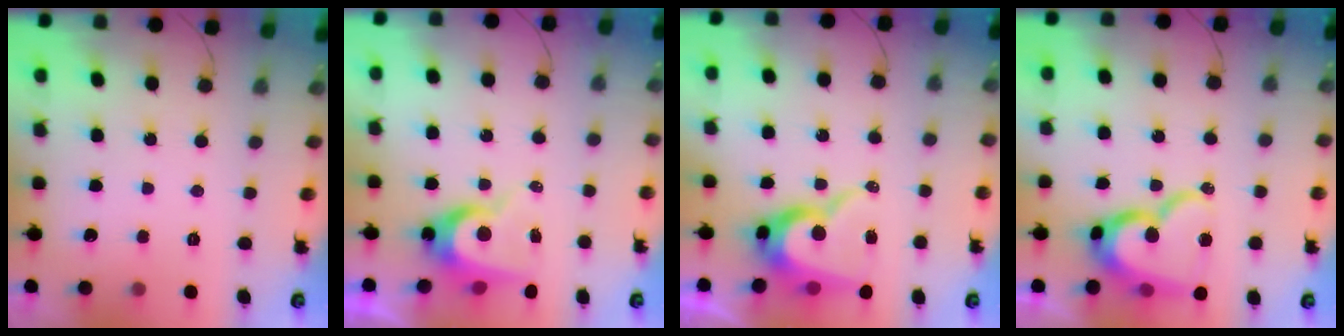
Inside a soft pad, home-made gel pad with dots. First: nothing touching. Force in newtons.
{"total": 8.2, "press": 8.2, "slide": 0.6}
{"total": 12.7, "press": 12.7, "slide": 1.0}
{"total": 17.4, "press": 17.3, "slide": 1.6}